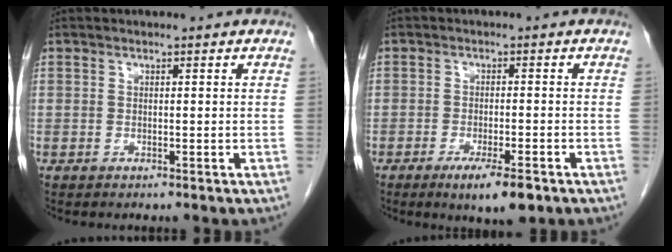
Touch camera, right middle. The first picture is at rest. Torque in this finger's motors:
{"motor_torque": [0.63, -0.33, 0.06, 0.07]}